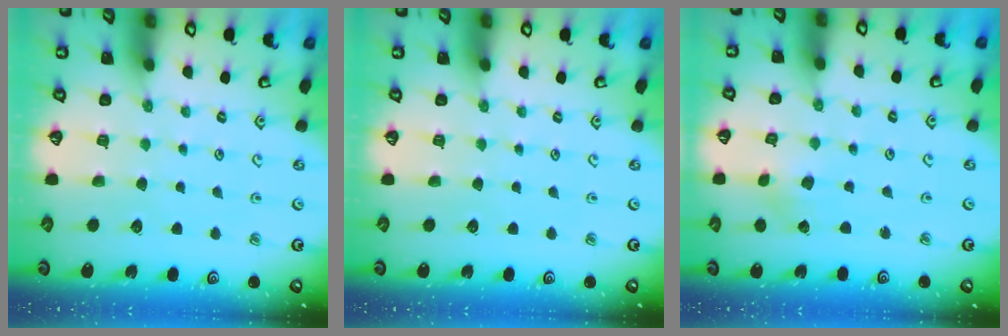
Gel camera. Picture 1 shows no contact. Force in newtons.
{"total": 0.0}
{"total": 0.8, "press": 0.8, "slide": 0.2}